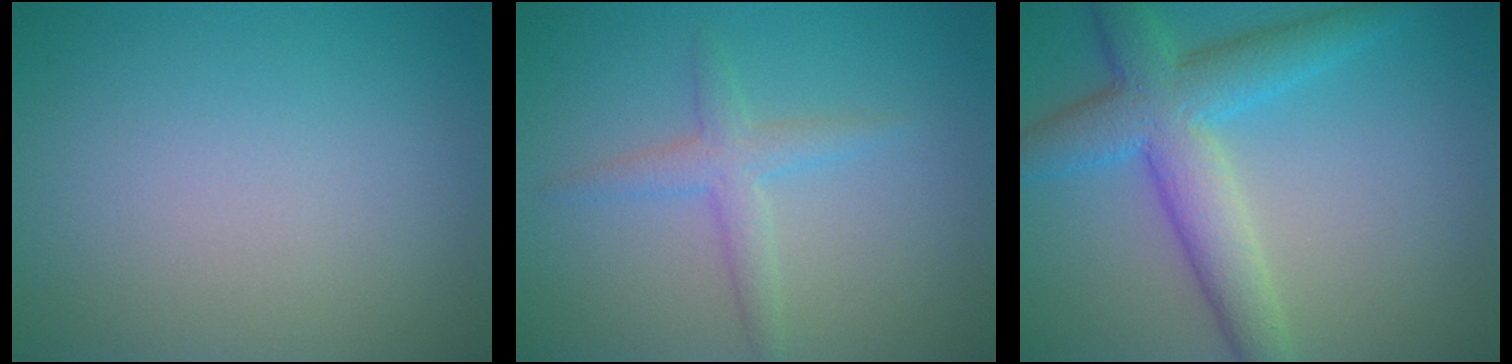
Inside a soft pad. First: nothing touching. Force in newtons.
{"total": 2.3, "press": 2.3, "slide": 0.0}
{"total": 6.5, "press": 6.5, "slide": 0.1}